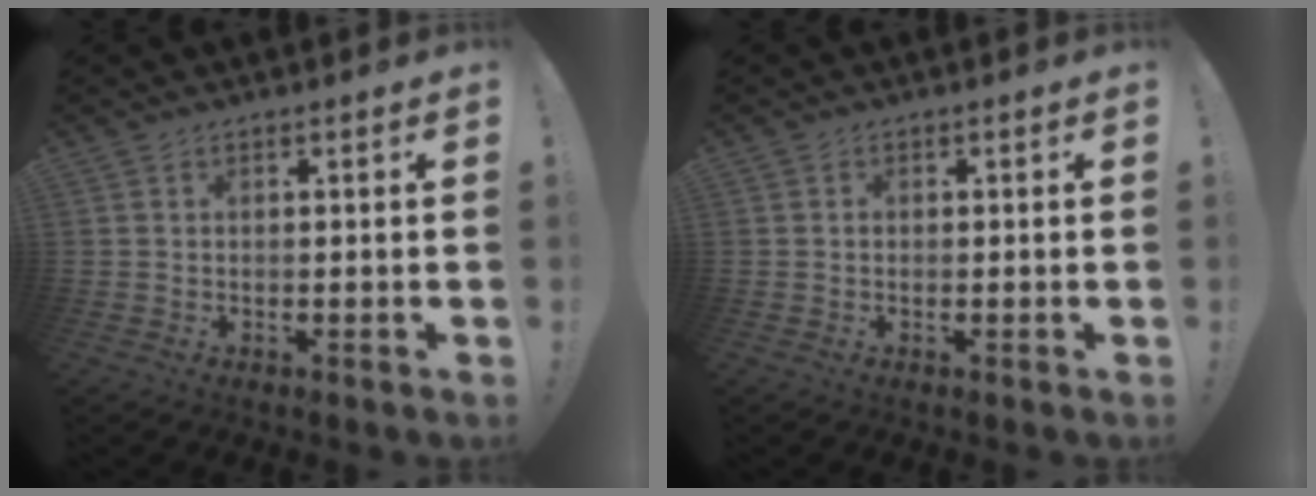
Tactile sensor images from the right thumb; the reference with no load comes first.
{"total": 0.5, "force": [-0.1, 0.5, 0.0], "torque": [0.000, 0.004, -0.001]}